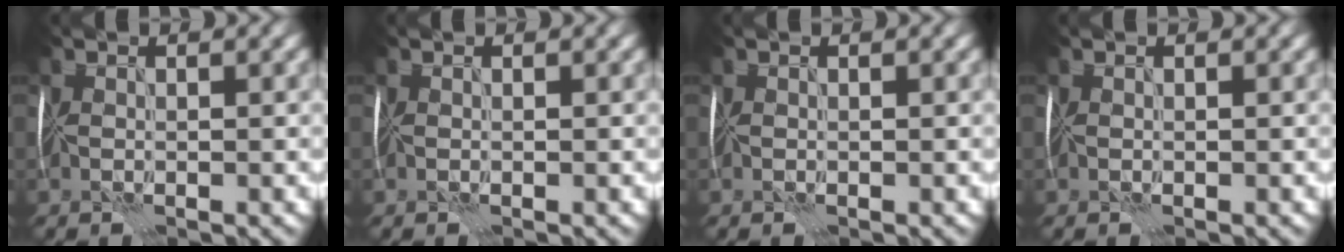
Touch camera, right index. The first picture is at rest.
{"total": 0.0}
{"total": 0.0}
{"total": 0.0}